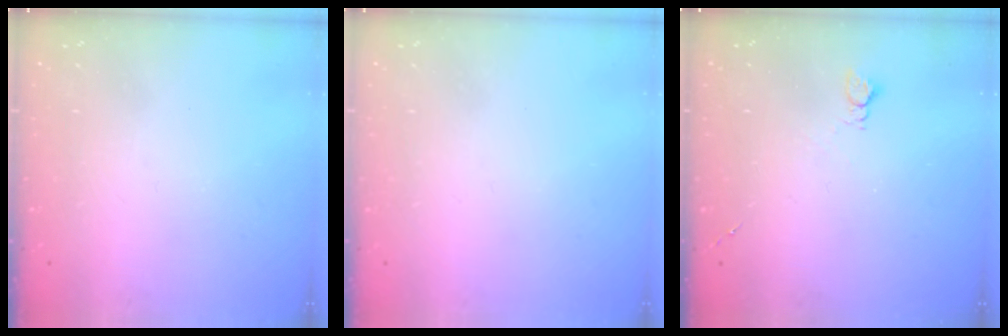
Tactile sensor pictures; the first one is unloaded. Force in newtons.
{"total": 0.0}
{"total": 2.6, "press": 2.6, "slide": 0.4}